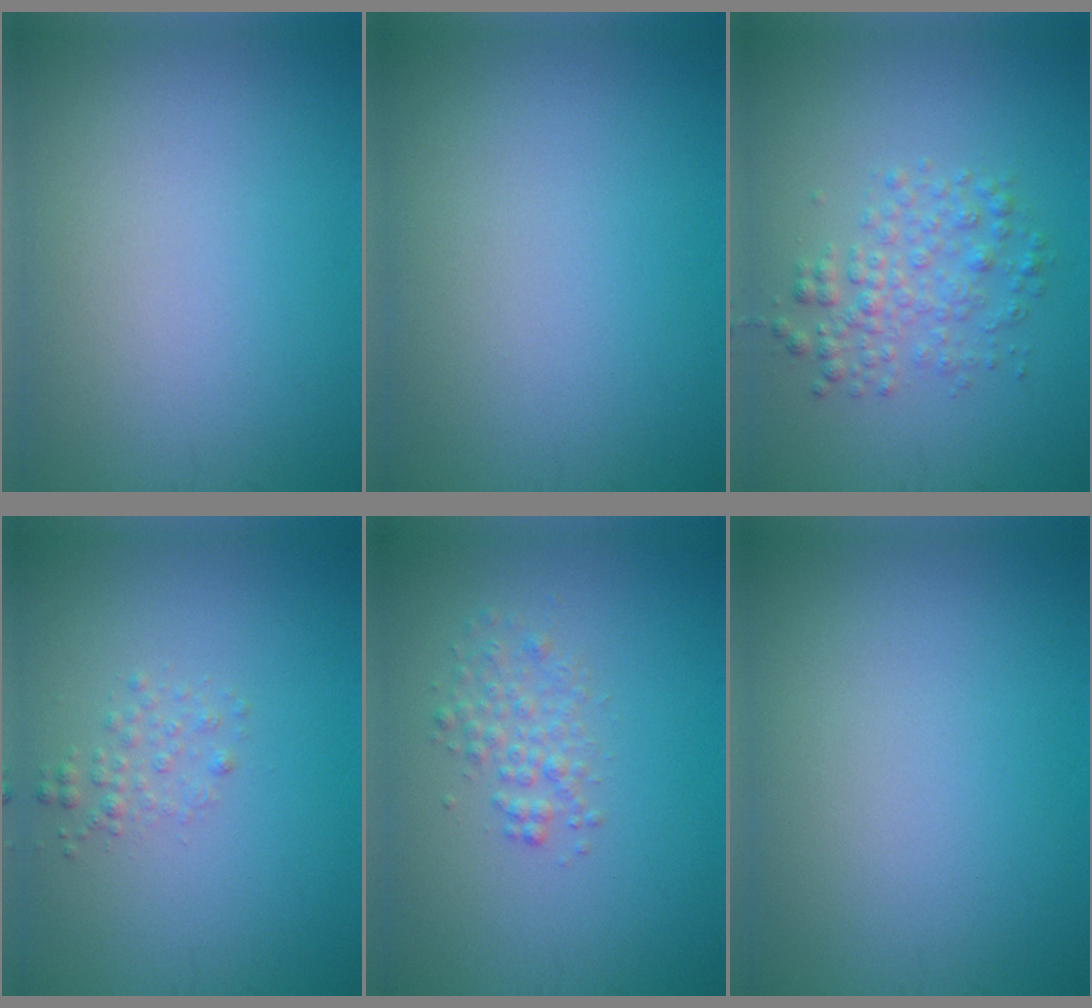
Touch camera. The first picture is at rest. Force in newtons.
{"total": 0.0}
{"total": 3.1, "press": 3.1, "slide": 0.0}
{"total": 1.3, "press": 1.3, "slide": 0.1}
{"total": 2.0, "press": 2.0, "slide": 0.1}
{"total": 0.0}